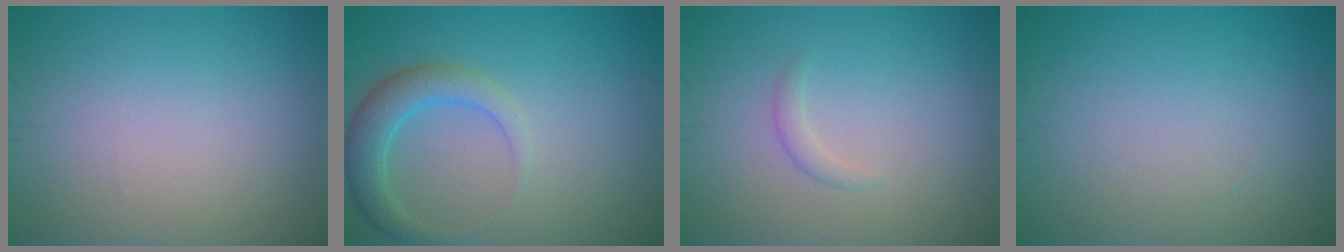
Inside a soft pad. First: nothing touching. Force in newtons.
{"total": 3.4, "press": 3.4, "slide": 0.3}
{"total": 0.9, "press": 0.9, "slide": 0.0}
{"total": 0.0}